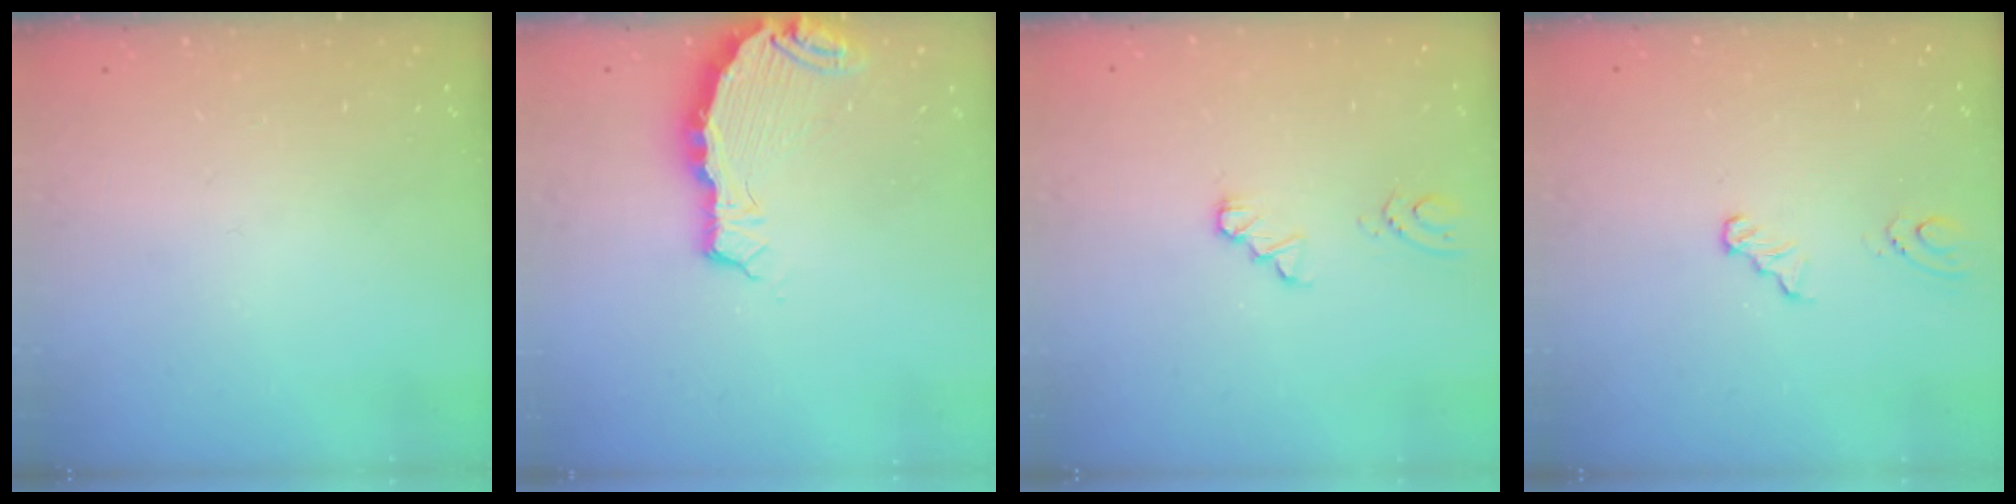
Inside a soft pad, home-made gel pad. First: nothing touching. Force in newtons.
{"total": 5.7, "press": 5.7, "slide": 0.3}
{"total": 1.8, "press": 1.8, "slide": 0.2}
{"total": 3.3, "press": 3.3, "slide": 0.3}